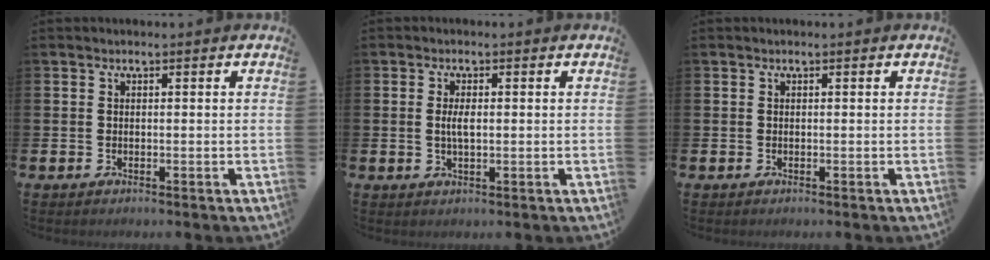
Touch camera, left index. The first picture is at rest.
{"total": 2.6, "force": [0.1, 1.0, 2.4], "torque": [-0.045, 0.004, -0.001]}
{"total": 0.0}